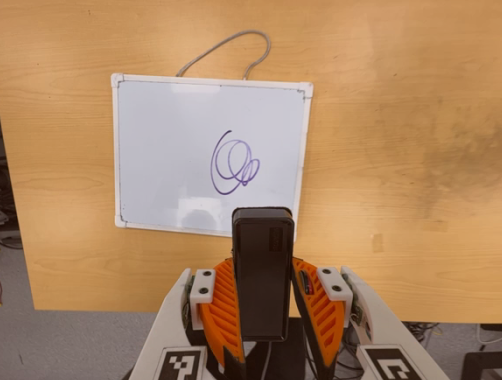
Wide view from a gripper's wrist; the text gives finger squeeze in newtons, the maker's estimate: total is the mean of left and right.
{"total": 4.0, "left": 2.5, "right": 5.4}